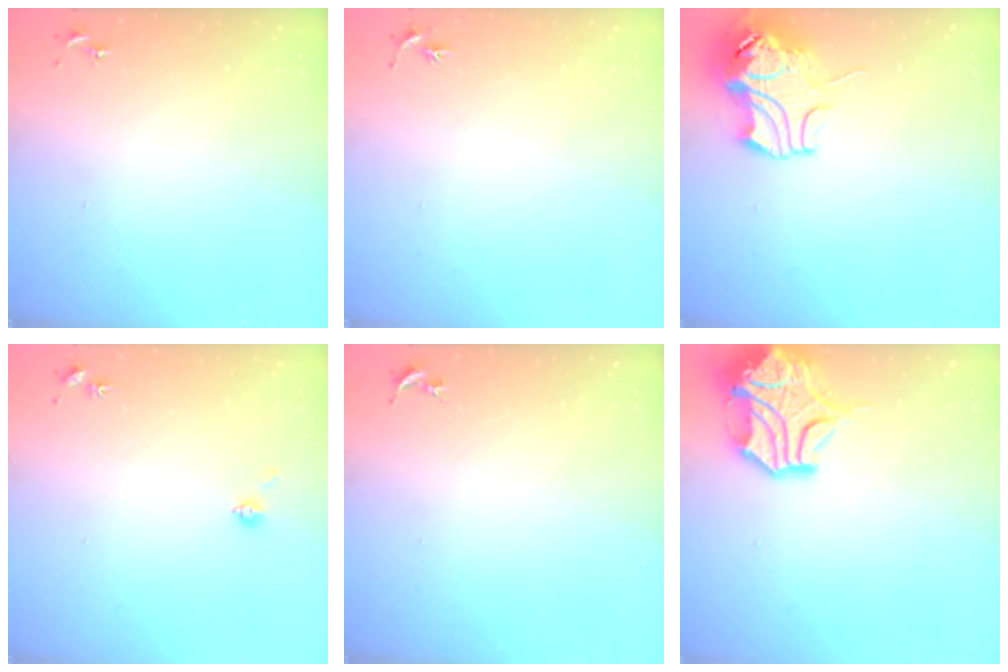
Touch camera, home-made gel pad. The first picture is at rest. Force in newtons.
{"total": 3.0, "press": 3.0, "slide": 0.3}
{"total": 11.2, "press": 11.0, "slide": 1.7}
{"total": 4.6, "press": 4.4, "slide": 1.2}
{"total": 0.0}
{"total": 15.8, "press": 15.6, "slide": 2.5}